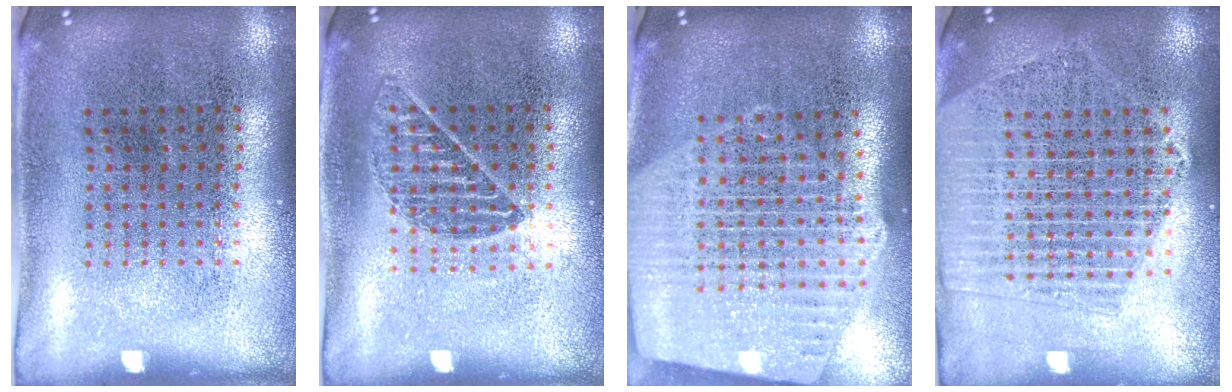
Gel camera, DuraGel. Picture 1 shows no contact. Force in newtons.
{"total": 1.0, "press": 0.9, "slide": 0.4}
{"total": 2.6, "press": 2.2, "slide": 1.4}
{"total": 2.0, "press": 1.8, "slide": 0.9}